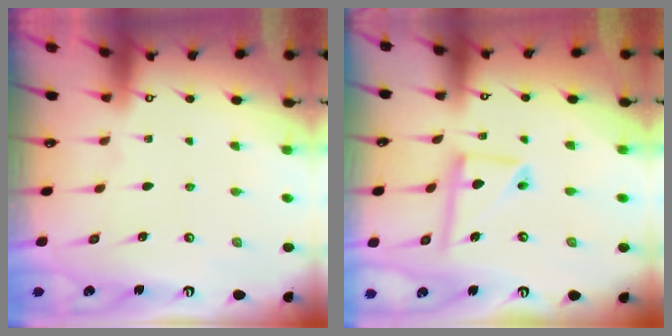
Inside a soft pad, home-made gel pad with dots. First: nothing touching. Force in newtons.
{"total": 8.8, "press": 8.8, "slide": 0.4}